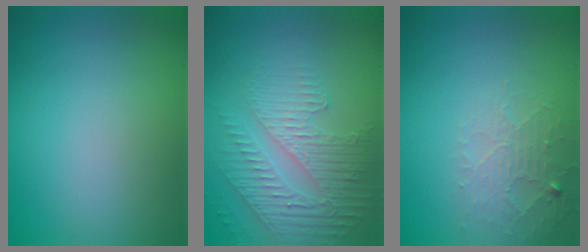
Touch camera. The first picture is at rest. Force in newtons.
{"total": 5.1, "press": 3.3, "slide": 3.9}
{"total": 2.2, "press": 2.2, "slide": 0.5}